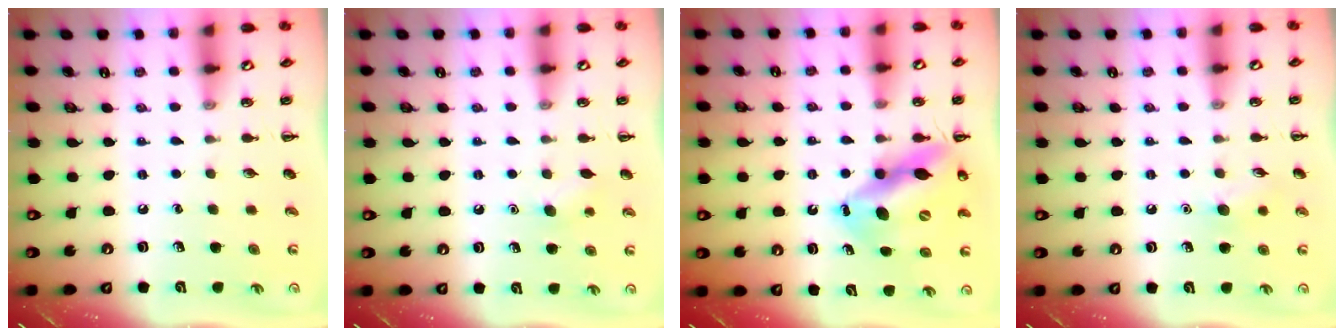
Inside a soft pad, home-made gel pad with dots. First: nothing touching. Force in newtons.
{"total": 7.0, "press": 6.7, "slide": 1.9}
{"total": 14.6, "press": 14.0, "slide": 4.1}
{"total": 5.9, "press": 5.8, "slide": 1.4}